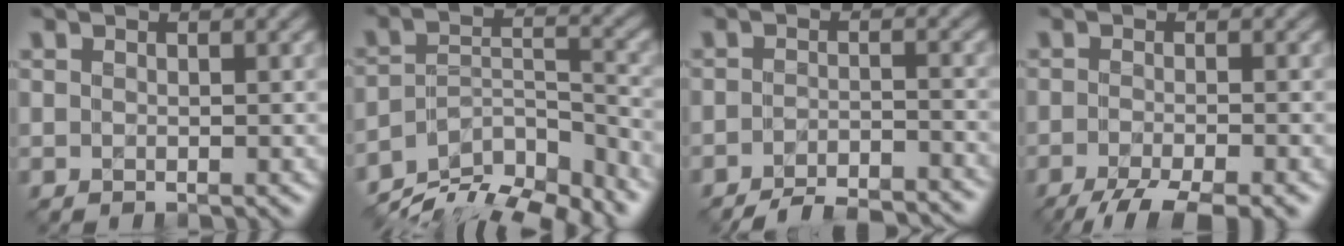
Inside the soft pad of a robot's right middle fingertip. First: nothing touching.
{"total": 11.0, "force": [-9.4, 3.7, 4.5], "torque": [-0.076, -0.002, -0.145]}
{"total": 5.7, "force": [-5.1, 1.2, 2.3], "torque": [-0.034, -0.006, -0.079]}
{"total": 5.9, "force": [-4.1, 1.3, 4.1], "torque": [-0.055, -0.009, -0.074]}